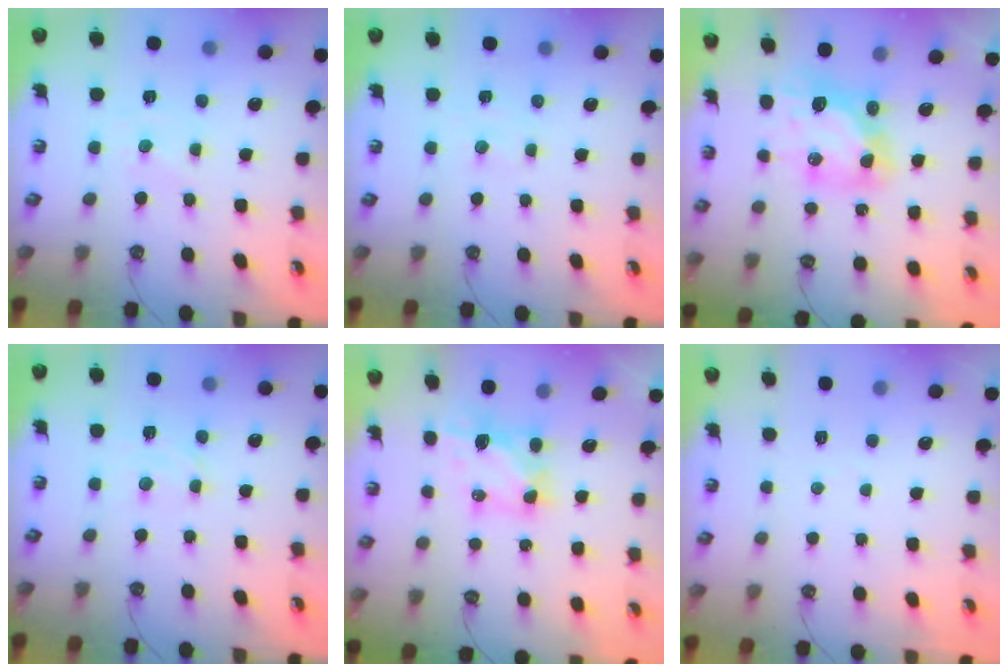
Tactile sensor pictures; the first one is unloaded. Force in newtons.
{"total": 2.2, "press": 2.2, "slide": 0.4}
{"total": 12.2, "press": 12.1, "slide": 1.3}
{"total": 2.8, "press": 2.8, "slide": 0.1}
{"total": 5.6, "press": 5.6, "slide": 0.6}
{"total": 2.6, "press": 2.6, "slide": 0.4}